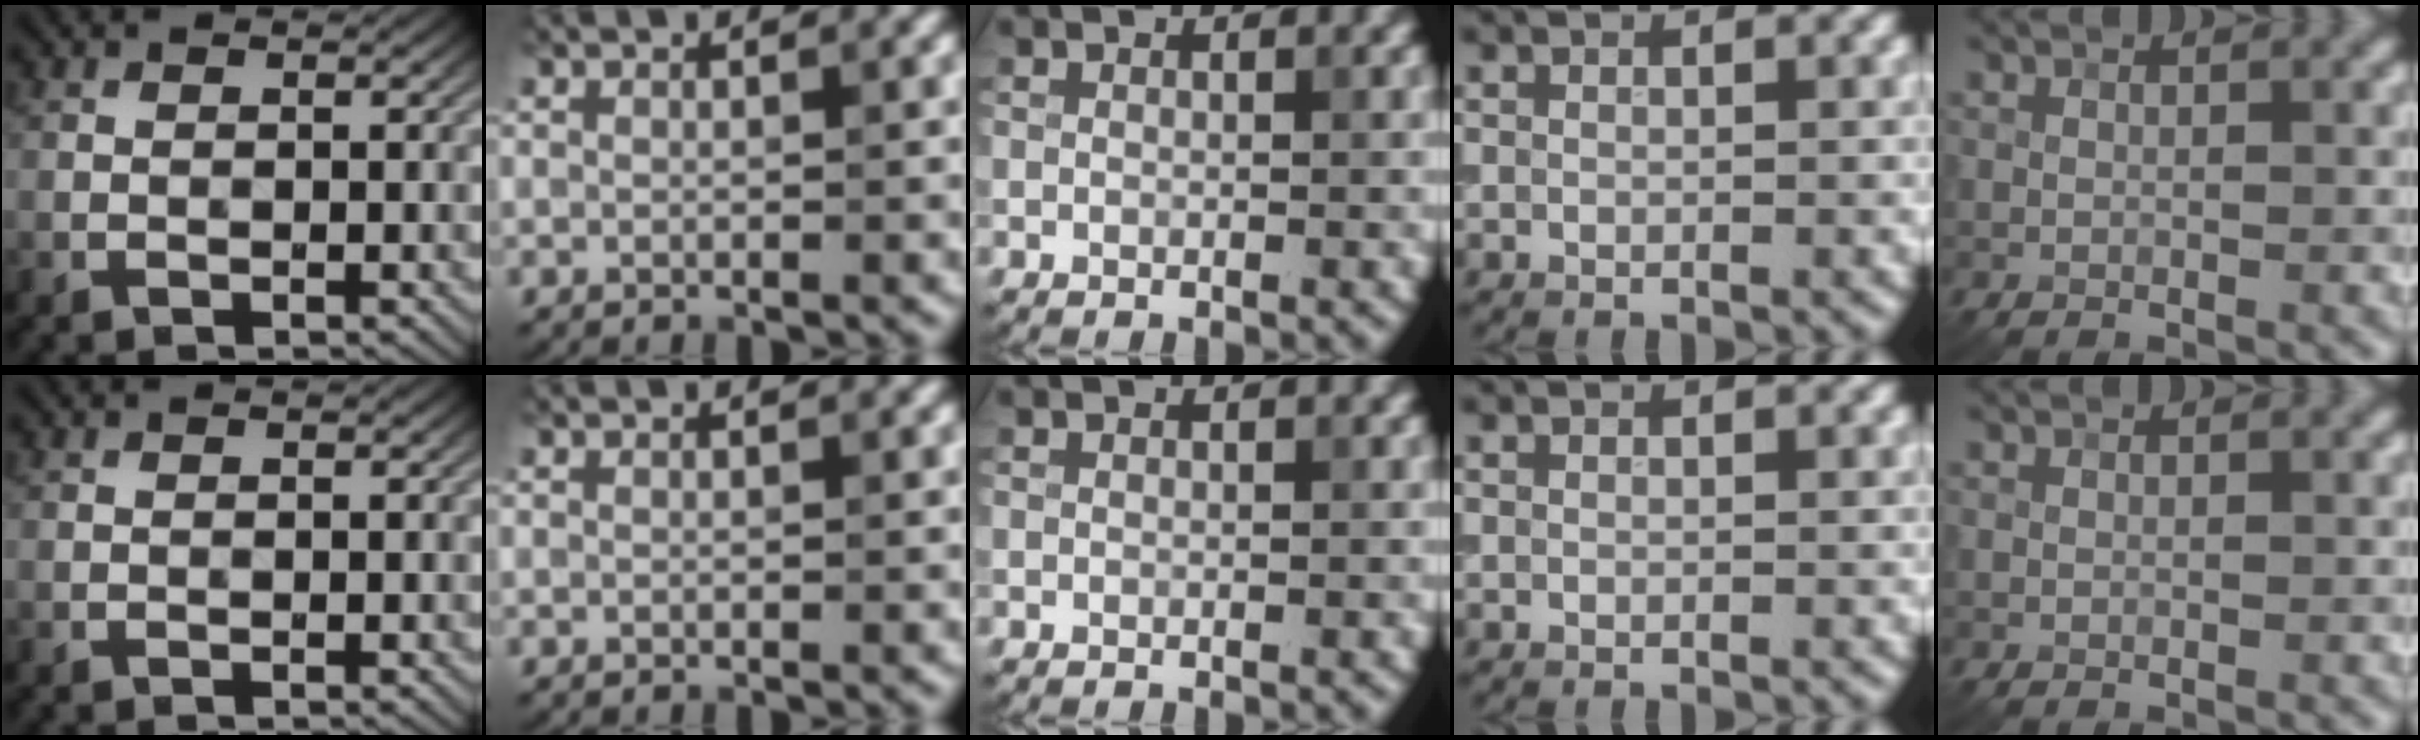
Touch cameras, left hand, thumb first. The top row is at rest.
{}